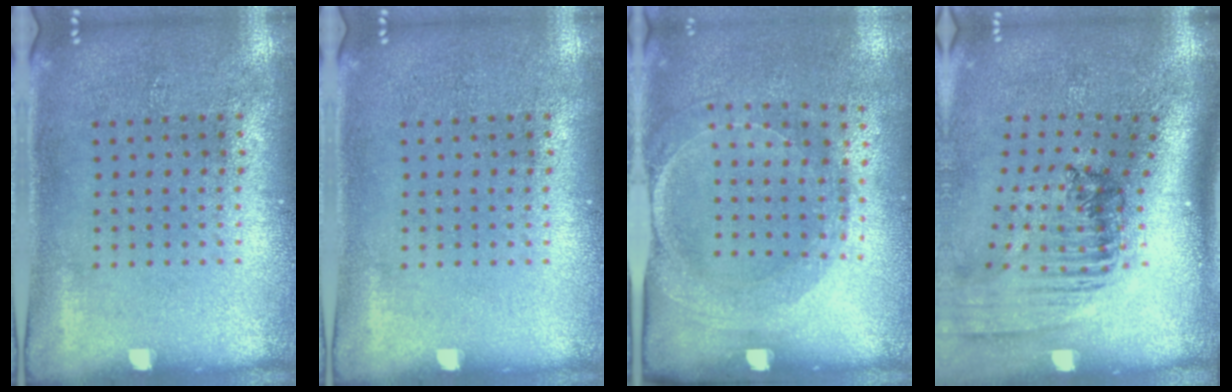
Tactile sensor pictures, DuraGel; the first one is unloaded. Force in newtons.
{"total": 0.0}
{"total": 1.6, "press": 1.5, "slide": 0.6}
{"total": 1.8, "press": 1.4, "slide": 1.2}